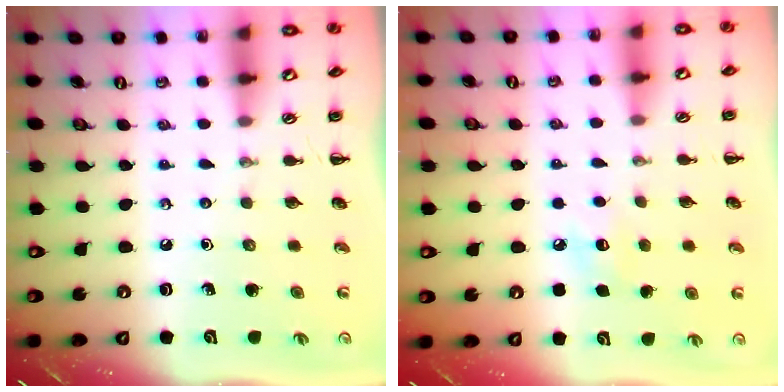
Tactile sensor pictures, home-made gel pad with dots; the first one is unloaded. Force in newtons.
{"total": 6.8, "press": 6.7, "slide": 1.4}